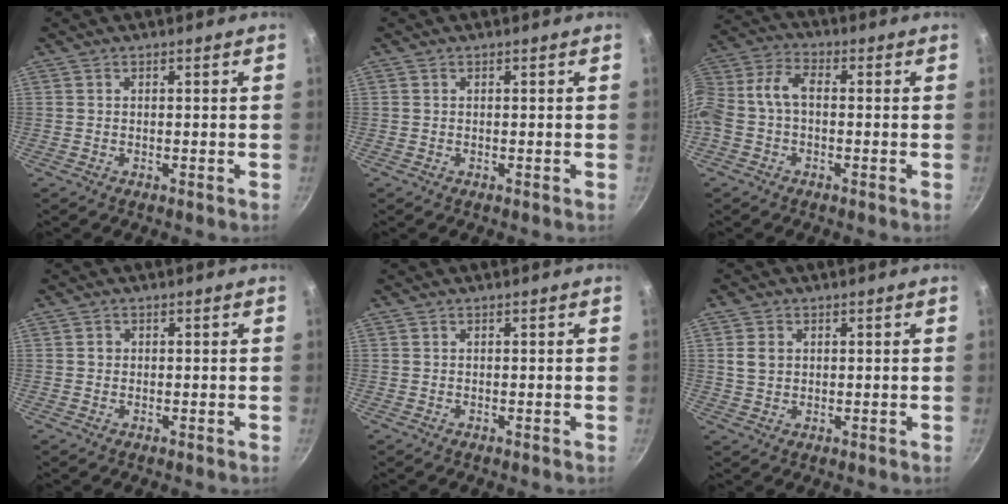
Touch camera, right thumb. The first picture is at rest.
{"total": 0.0}
{"total": 10.0, "force": [-1.3, 6.6, 7.4], "torque": [-0.150, 0.042, -0.043]}
{"total": 0.9, "force": [0.1, 0.9, 0.3], "torque": [-0.001, 0.002, 0.000]}
{"total": 0.0}
{"total": 3.5, "force": [0.8, 2.7, 2.1], "torque": [-0.033, 0.001, 0.016]}